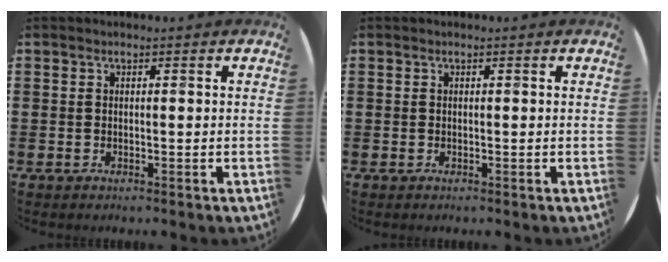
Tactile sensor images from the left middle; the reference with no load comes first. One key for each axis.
{"total": 0.0}